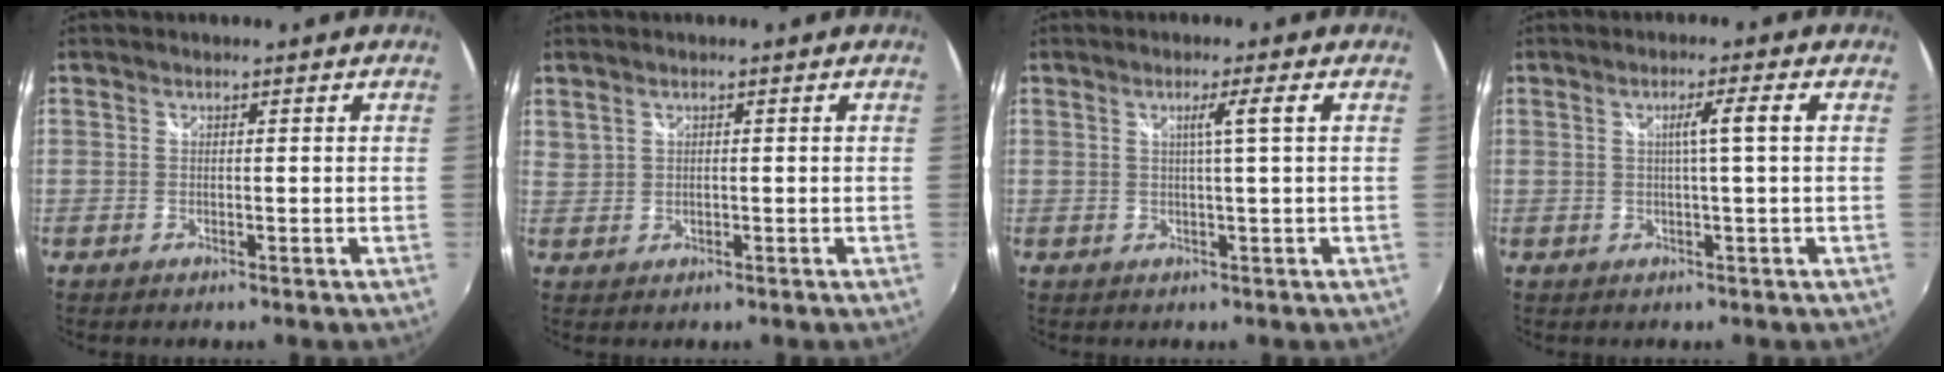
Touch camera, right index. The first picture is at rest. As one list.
[{"total": 2.4, "force": [1.5, 1.5, 1.1], "torque": [-0.019, -0.001, 0.033]}, {"total": 2.8, "force": [0.6, -1.0, 2.6], "torque": [-0.045, -0.002, 0.011]}, {"total": 3.4, "force": [0.3, -0.9, 3.3], "torque": [-0.057, 0.000, 0.005]}]